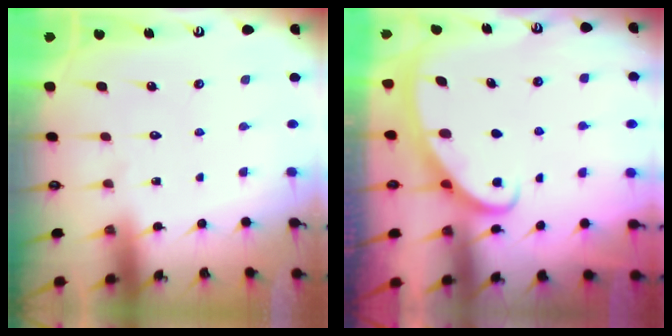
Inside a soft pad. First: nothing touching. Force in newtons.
{"total": 2.6, "press": 2.6, "slide": 0.3}